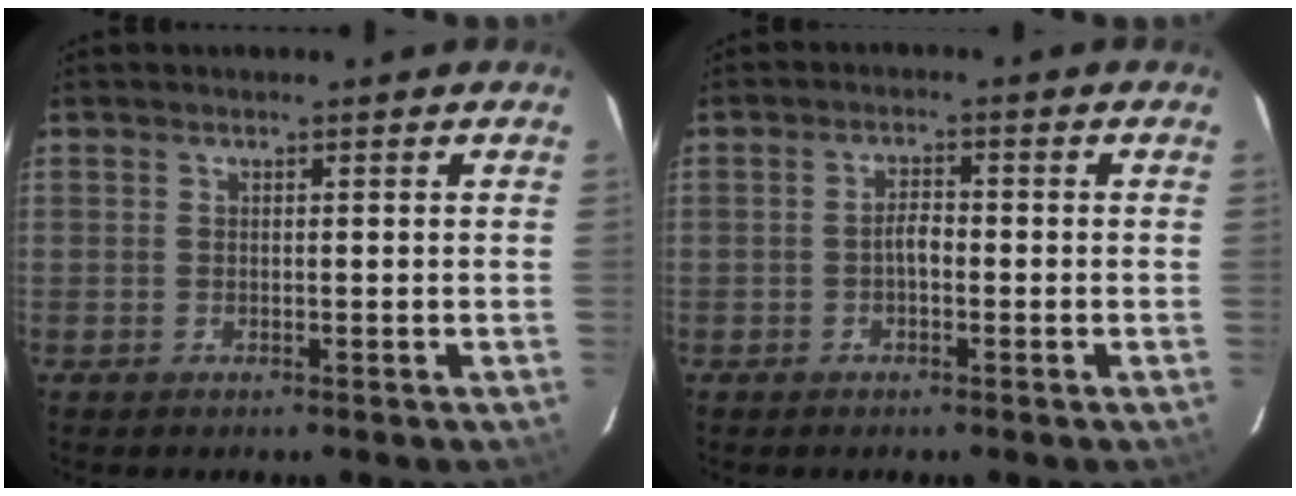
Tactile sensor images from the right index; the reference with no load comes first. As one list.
[{"total": 2.2, "force": [-0.8, 1.1, 1.8], "torque": [-0.035, 0.008, -0.015]}]